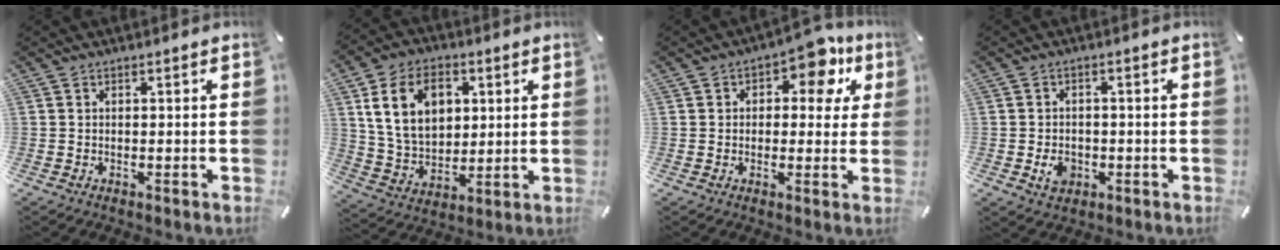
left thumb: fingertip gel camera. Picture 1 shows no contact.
{"total": 13.8, "force": [4.6, 10.1, 8.2], "torque": [-0.165, 0.003, 0.084]}
{"total": 9.3, "force": [4.7, 5.4, 5.9], "torque": [-0.064, -0.027, 0.075]}
{"total": 3.7, "force": [-1.0, 3.1, 1.9], "torque": [-0.029, 0.001, -0.018]}